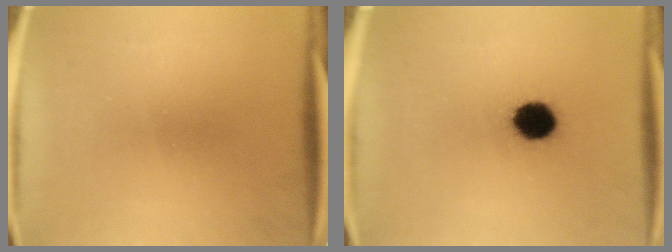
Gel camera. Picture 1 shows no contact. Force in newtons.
{"total": 8.4}